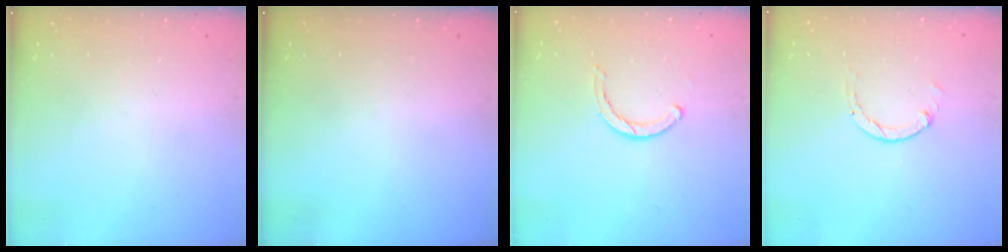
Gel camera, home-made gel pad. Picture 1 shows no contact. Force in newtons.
{"total": 0.0}
{"total": 3.5, "press": 3.5, "slide": 0.3}
{"total": 1.3, "press": 1.2, "slide": 0.2}